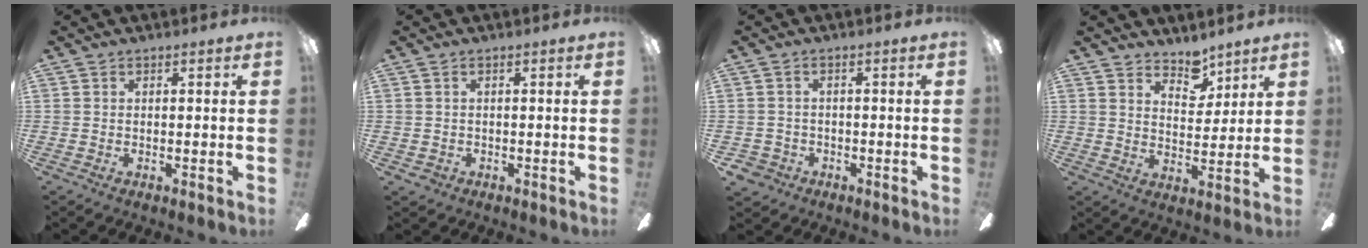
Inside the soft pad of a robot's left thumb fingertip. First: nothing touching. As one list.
[{"total": 1.1, "force": [0.1, 1.0, 0.4], "torque": [-0.011, 0.003, 0.000]}, {"total": 2.9, "force": [-1.3, 2.5, 0.7], "torque": [-0.027, 0.003, -0.030]}, {"total": 6.4, "force": [5.5, 2.9, 1.8], "torque": [-0.021, -0.031, 0.099]}]